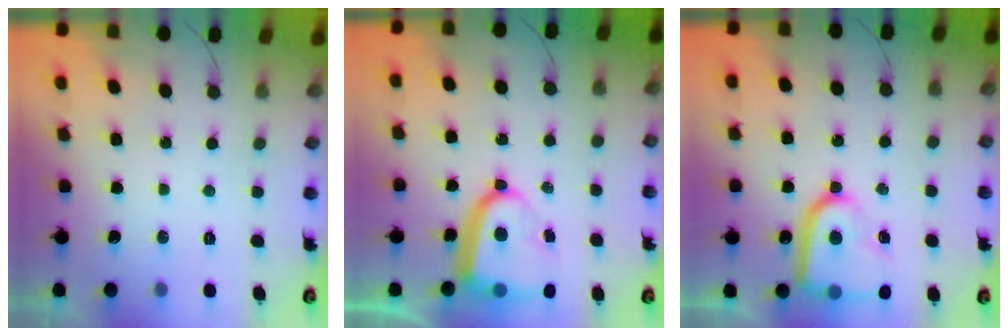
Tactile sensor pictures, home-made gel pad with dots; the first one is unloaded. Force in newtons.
{"total": 14.7, "press": 14.6, "slide": 1.5}
{"total": 16.4, "press": 16.3, "slide": 1.6}